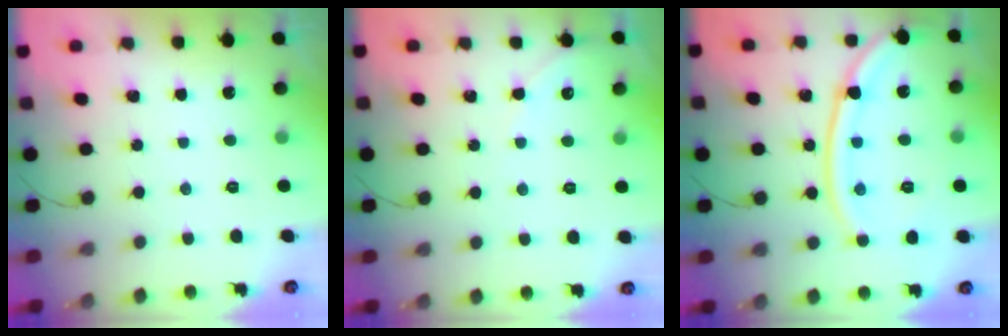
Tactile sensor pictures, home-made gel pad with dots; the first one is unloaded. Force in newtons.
{"total": 3.1, "press": 3.1, "slide": 0.5}
{"total": 14.8, "press": 14.7, "slide": 1.4}